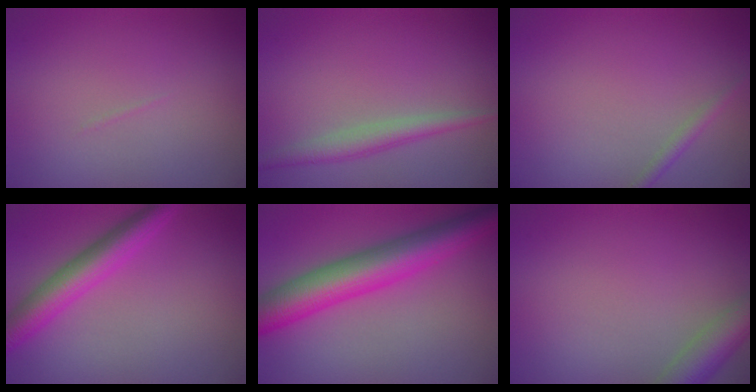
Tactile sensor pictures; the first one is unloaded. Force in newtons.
{"total": 2.2, "press": 2.2, "slide": 0.0}
{"total": 1.2, "press": 1.2, "slide": 0.0}
{"total": 4.8, "press": 4.8, "slide": 0.1}
{"total": 7.9, "press": 7.9, "slide": 0.1}
{"total": 4.5, "press": 4.5, "slide": 0.2}